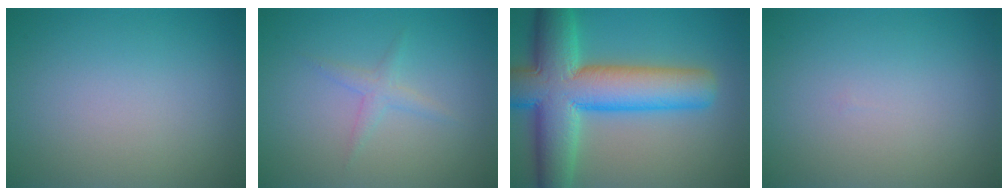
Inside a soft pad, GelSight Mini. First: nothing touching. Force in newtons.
{"total": 1.3, "press": 1.3, "slide": 0.0}
{"total": 12.2, "press": 12.2, "slide": 0.6}
{"total": 0.0}